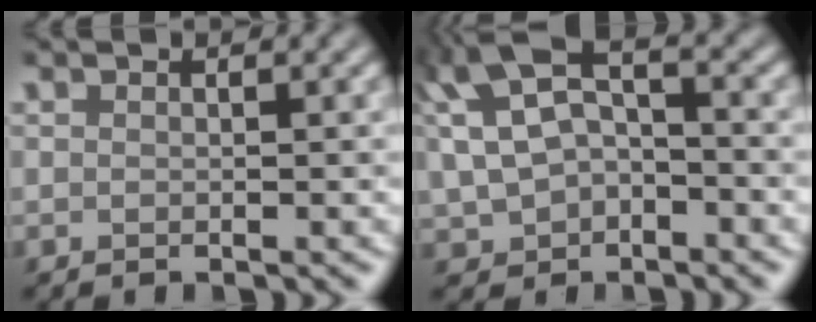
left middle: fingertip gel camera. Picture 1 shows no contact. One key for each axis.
{"total": 8.2, "fx": 1.5, "fy": 5.3, "fz": 6.1, "tx": -0.130, "ty": 0.011, "tz": 0.034}